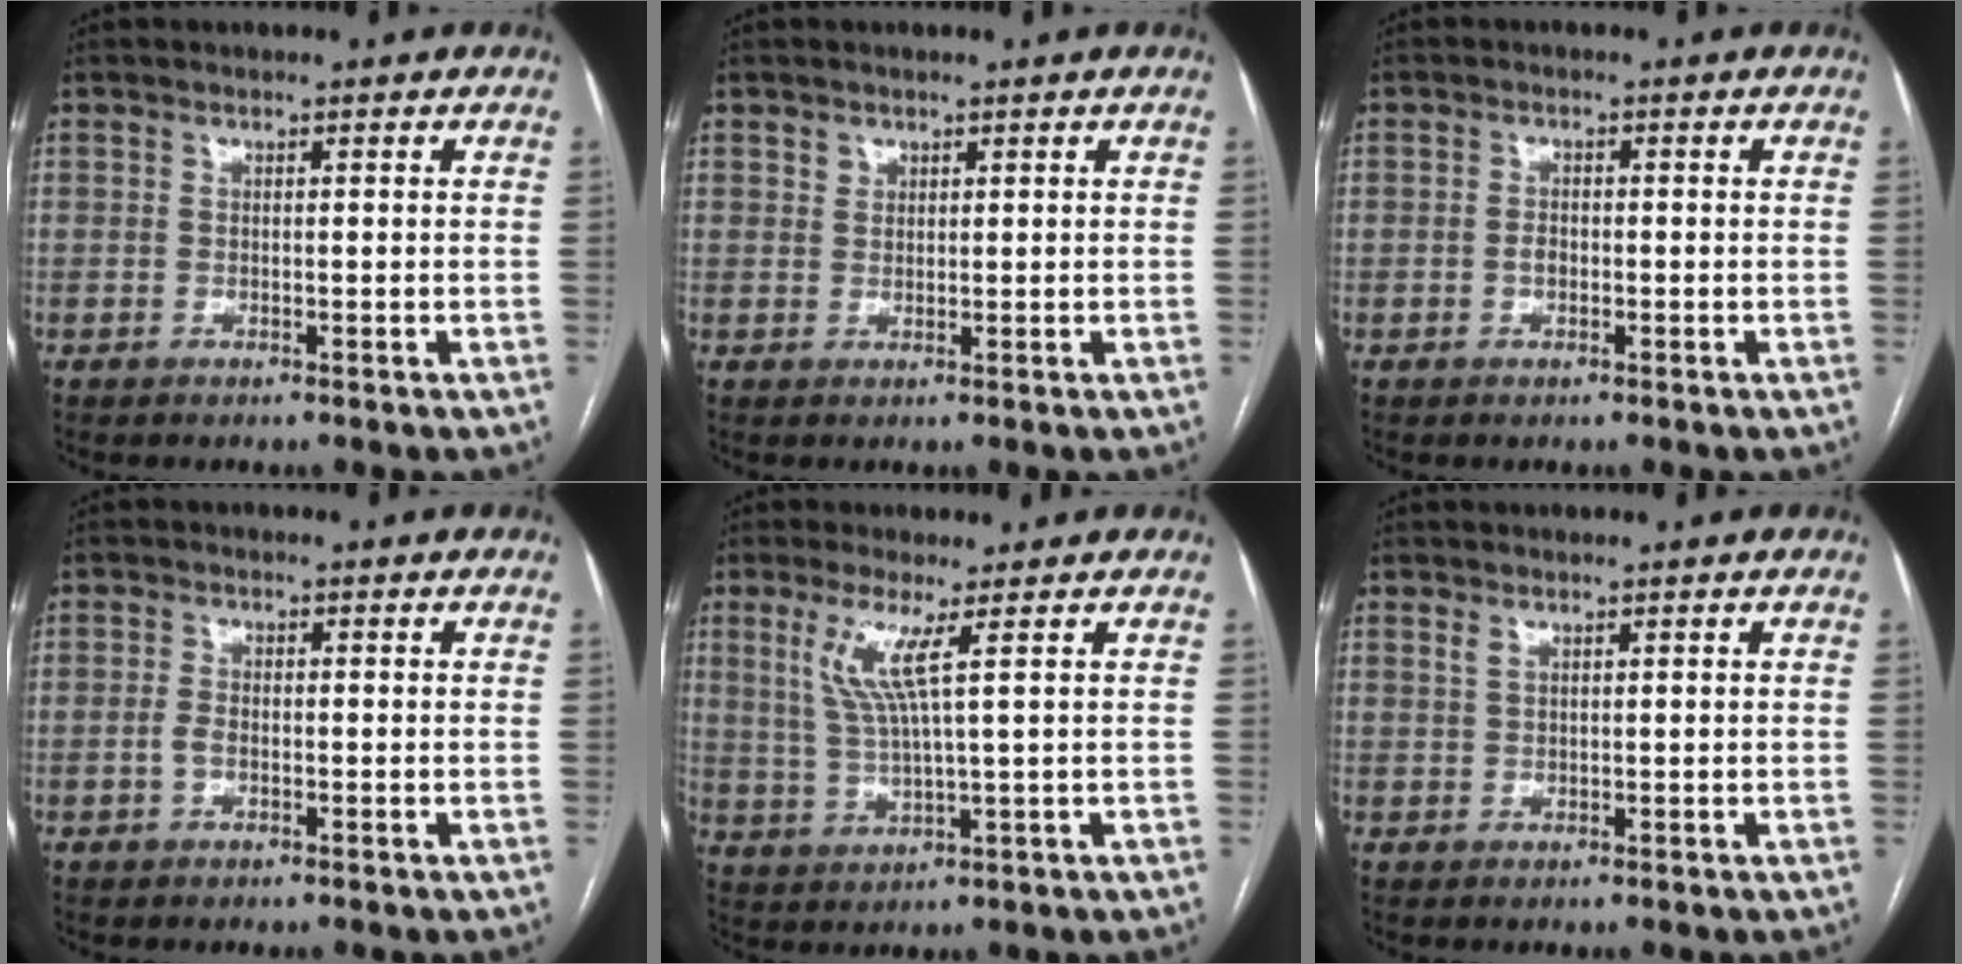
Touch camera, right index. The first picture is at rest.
{"total": 1.4, "force": [0.8, 1.1, 0.2], "torque": [0.006, 0.000, 0.011]}
{"total": 1.7, "force": [-0.5, 1.1, 1.3], "torque": [-0.023, 0.003, -0.007]}
{"total": 2.0, "force": [-0.6, 1.0, 1.6], "torque": [-0.035, 0.003, -0.011]}
{"total": 6.1, "force": [2.5, -0.5, 5.6], "torque": [-0.120, -0.001, 0.056]}
{"total": 1.0, "force": [0.7, 0.4, 0.6], "torque": [-0.014, 0.003, 0.017]}